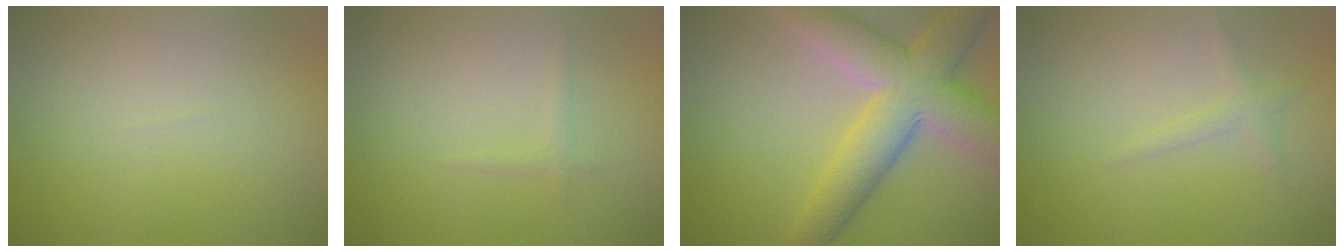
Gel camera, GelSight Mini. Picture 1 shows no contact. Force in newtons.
{"total": 0.7, "press": 0.7, "slide": 0.1}
{"total": 9.0, "press": 8.9, "slide": 0.5}
{"total": 1.1, "press": 1.1, "slide": 0.1}